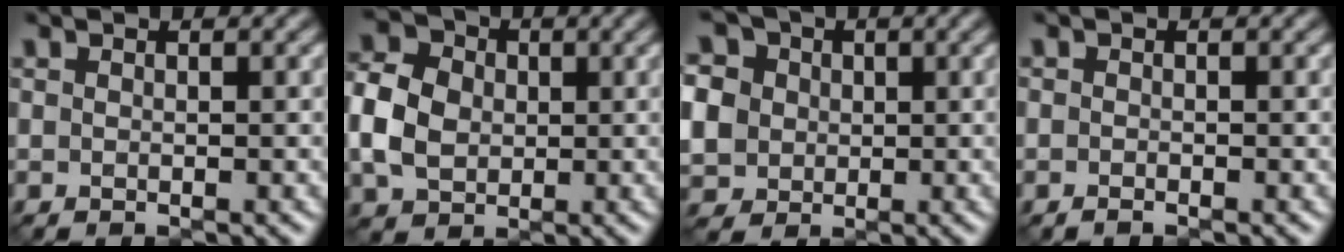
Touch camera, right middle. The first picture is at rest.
{"total": 6.2, "force": [0.0, 5.1, 3.5], "torque": [-0.084, 0.008, -0.009]}
{"total": 10.2, "force": [1.9, 9.0, 4.3], "torque": [-0.113, 0.019, 0.020]}
{"total": 0.6, "force": [-0.5, 0.3, 0.2], "torque": [-0.001, -0.001, -0.009]}